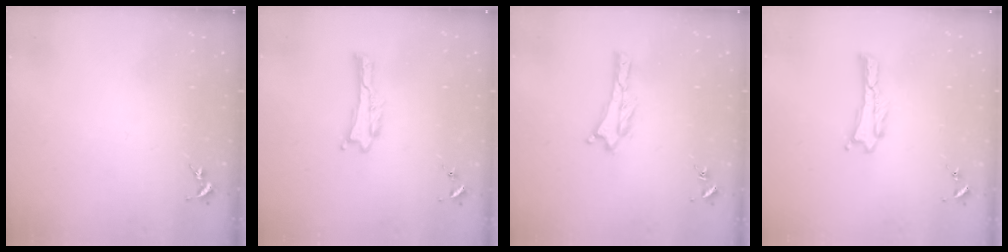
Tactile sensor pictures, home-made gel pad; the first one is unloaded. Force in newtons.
{"total": 0.0}
{"total": 0.0}
{"total": 0.0}